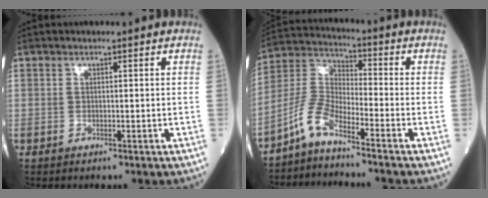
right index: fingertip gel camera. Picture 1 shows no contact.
{"total": 6.5, "force": [-5.1, 1.2, 3.9], "torque": [-0.092, 0.006, -0.112]}